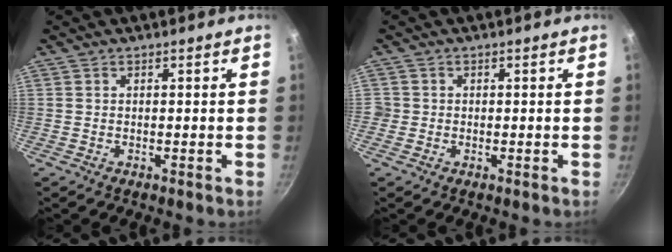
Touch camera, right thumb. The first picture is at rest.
{"total": 1.4, "force": [-0.3, 1.3, 0.2], "torque": [0.004, 0.006, -0.006]}